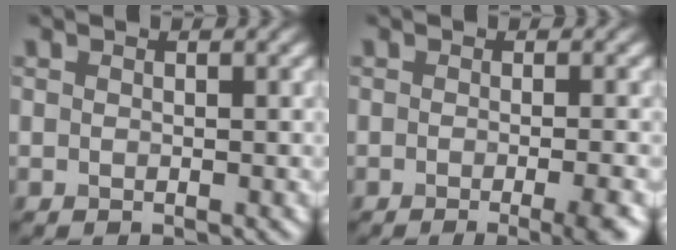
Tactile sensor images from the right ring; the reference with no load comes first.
{"total": 4.5, "force": [-1.8, 1.4, 3.9], "torque": [-0.029, 0.000, -0.022]}